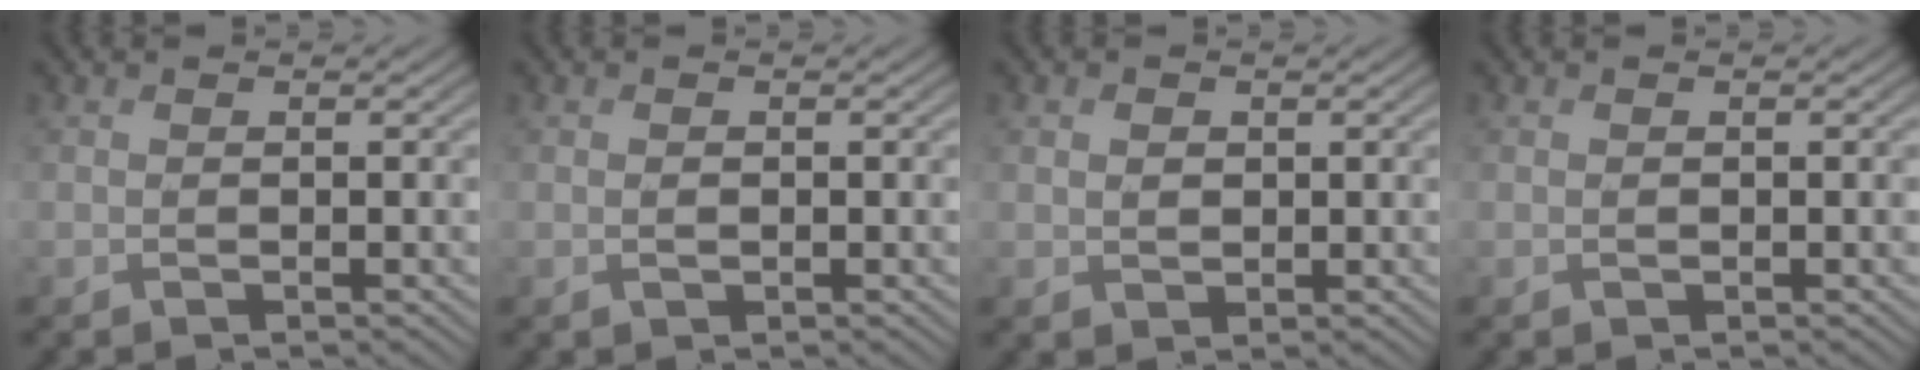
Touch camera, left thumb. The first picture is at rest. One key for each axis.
{"total": 0.7, "fx": 0.0, "fy": 0.5, "fz": 0.6, "tx": -0.012, "ty": -0.001, "tz": -0.001}
{"total": 1.6, "fx": 0.4, "fy": 1.3, "fz": 0.8, "tx": -0.022, "ty": -0.003, "tz": 0.008}
{"total": 0.0}